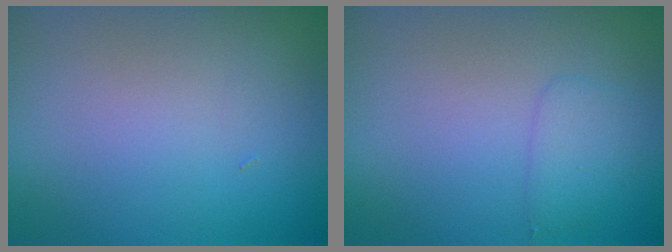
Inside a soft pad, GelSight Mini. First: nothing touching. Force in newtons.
{"total": 1.7, "press": 1.7, "slide": 0.1}